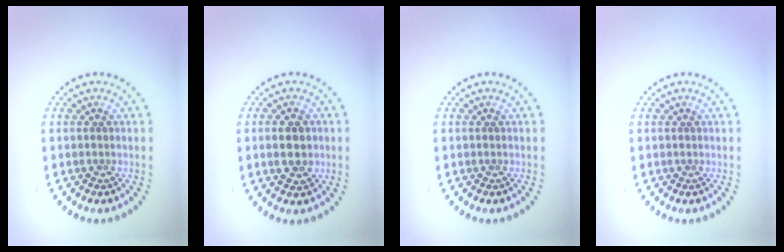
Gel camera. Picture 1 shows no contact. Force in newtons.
{"total": 3.7, "press": 3.7, "slide": 0.2}
{"total": 0.0}
{"total": 0.0}